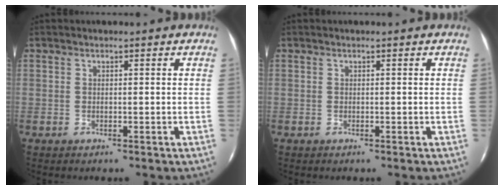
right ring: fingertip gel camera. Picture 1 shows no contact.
{"total": 0.0}